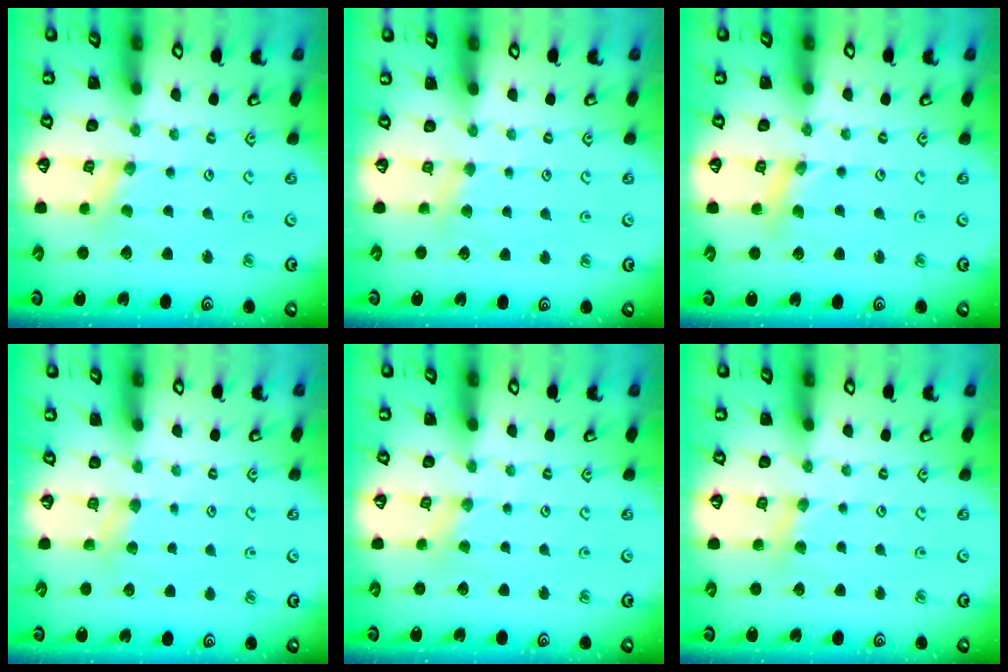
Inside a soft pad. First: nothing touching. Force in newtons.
{"total": 2.5, "press": 2.5, "slide": 0.4}
{"total": 2.5, "press": 2.4, "slide": 0.3}
{"total": 3.7, "press": 3.7, "slide": 0.6}
{"total": 1.8, "press": 1.8, "slide": 0.3}
{"total": 3.4, "press": 3.3, "slide": 0.5}